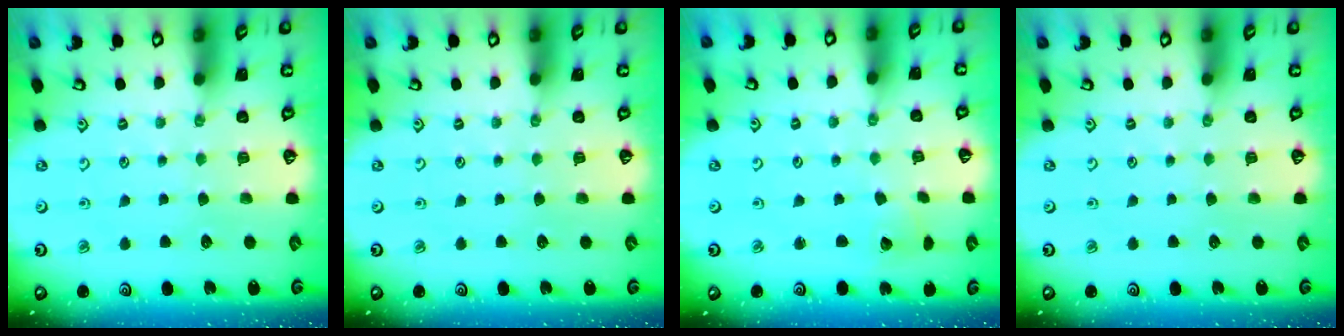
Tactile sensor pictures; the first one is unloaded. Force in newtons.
{"total": 0.0}
{"total": 2.4, "press": 2.4, "slide": 0.3}
{"total": 0.0}